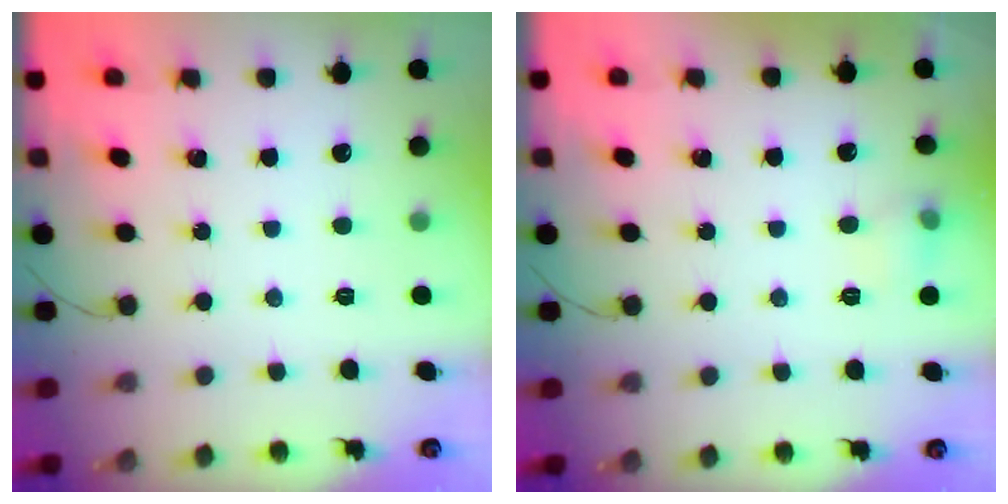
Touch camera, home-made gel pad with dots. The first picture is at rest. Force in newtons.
{"total": 6.3, "press": 6.0, "slide": 1.7}